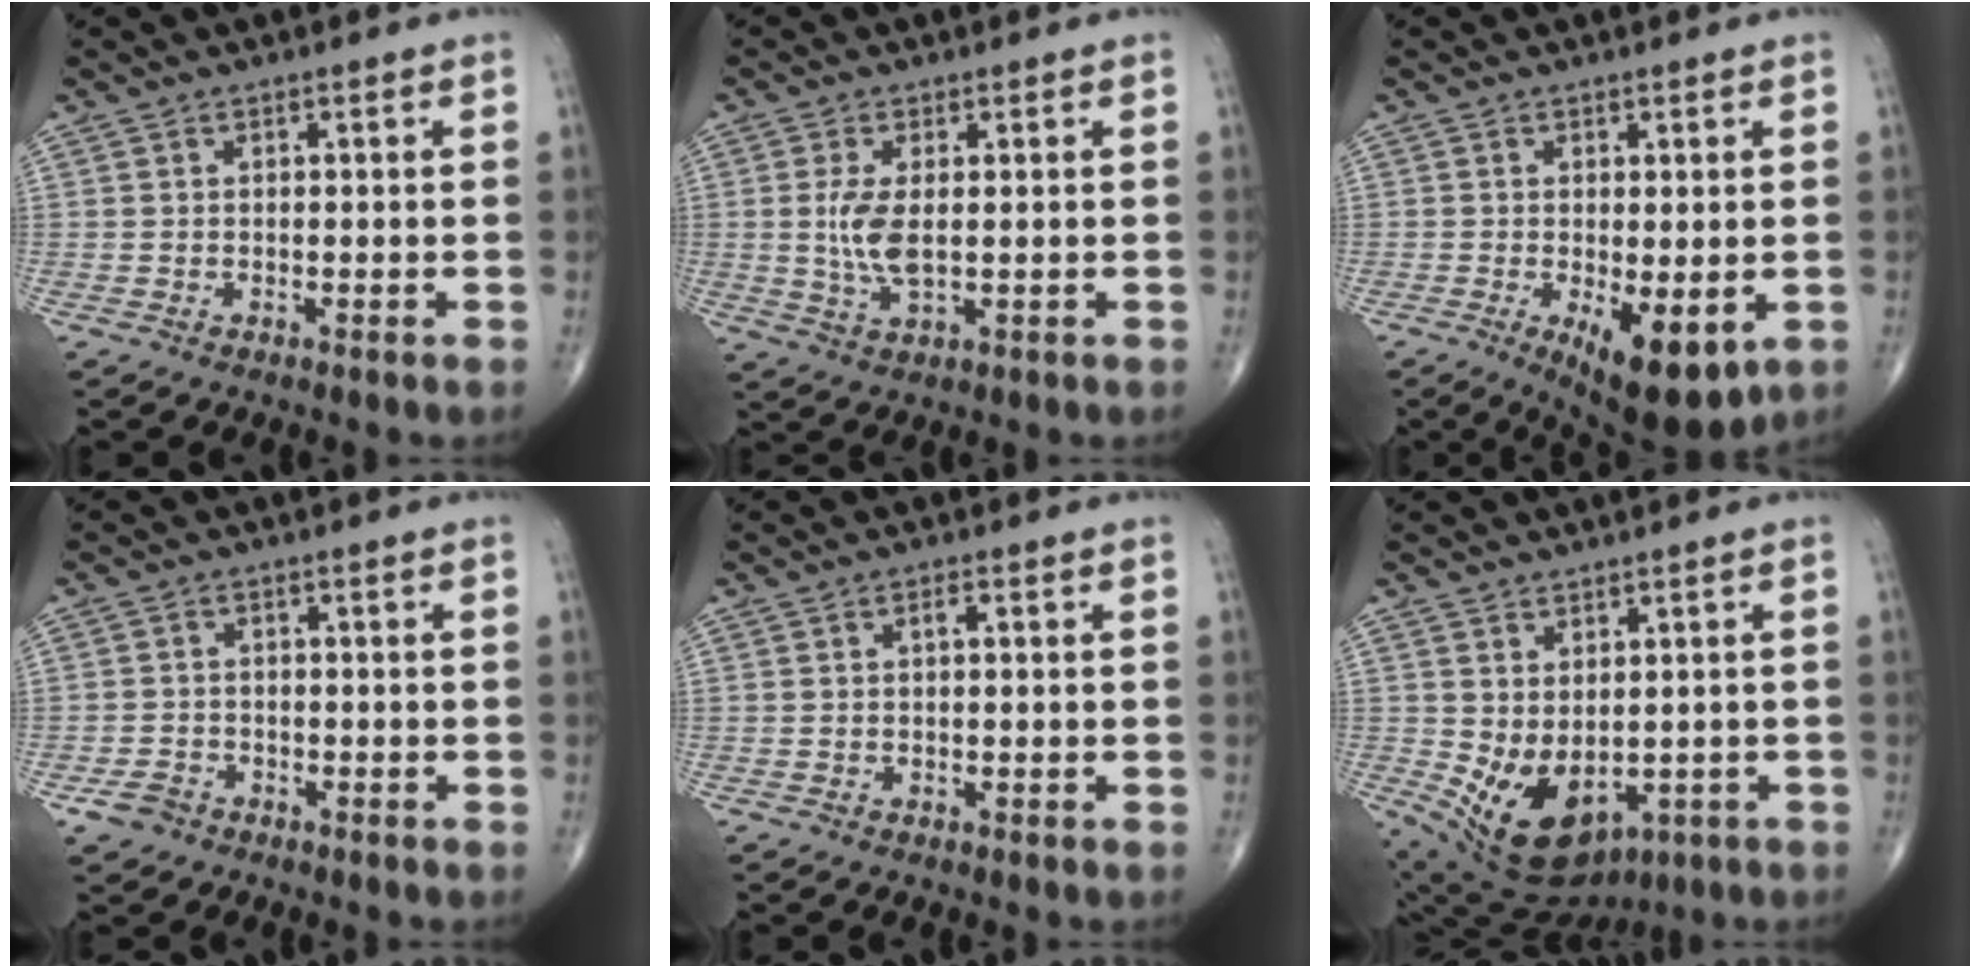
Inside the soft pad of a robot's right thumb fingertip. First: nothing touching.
{"total": 5.9, "force": [0.4, 2.4, 5.4], "torque": [-0.118, -0.011, 0.011]}
{"total": 10.2, "force": [-2.9, 4.2, 8.8], "torque": [-0.121, -0.020, -0.033]}
{"total": 3.2, "force": [-2.0, 2.3, 0.9], "torque": [-0.013, 0.013, -0.033]}
{"total": 1.3, "force": [0.3, 0.4, 1.2], "torque": [-0.021, 0.003, 0.003]}
{"total": 12.2, "force": [-2.1, 8.0, 9.0], "torque": [-0.143, -0.005, -0.001]}